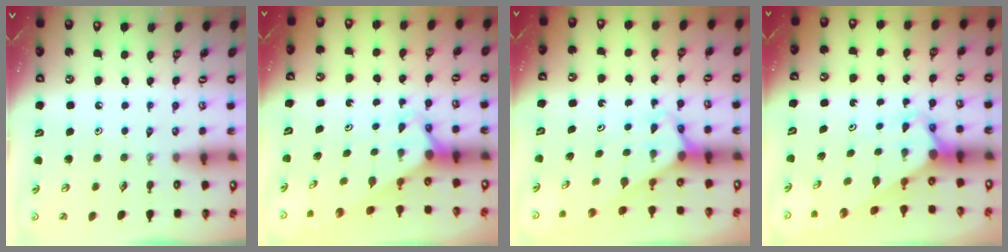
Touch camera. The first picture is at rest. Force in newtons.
{"total": 2.7, "press": 2.7, "slide": 0.0}
{"total": 2.8, "press": 2.8, "slide": 0.1}
{"total": 2.9, "press": 2.9, "slide": 0.3}